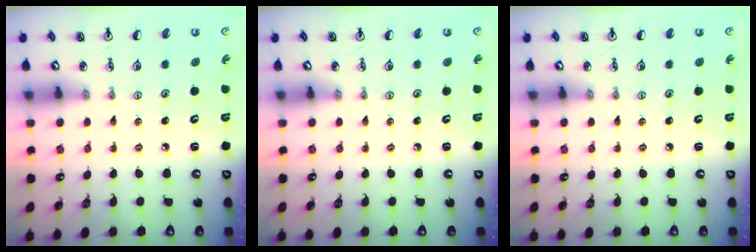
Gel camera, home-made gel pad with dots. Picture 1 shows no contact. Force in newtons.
{"total": 0.0}
{"total": 0.0}